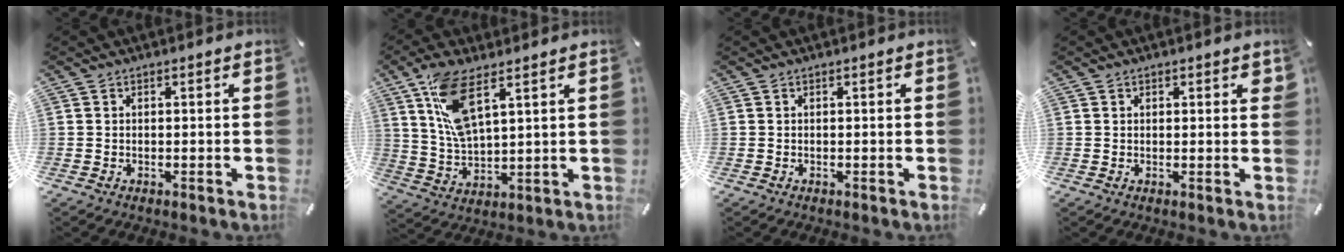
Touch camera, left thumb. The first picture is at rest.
{"total": 11.5, "force": [6.3, 4.2, 8.6], "torque": [-0.191, -0.011, 0.116]}
{"total": 0.0}
{"total": 1.0, "force": [0.6, 0.6, 0.6], "torque": [-0.004, 0.000, 0.008]}